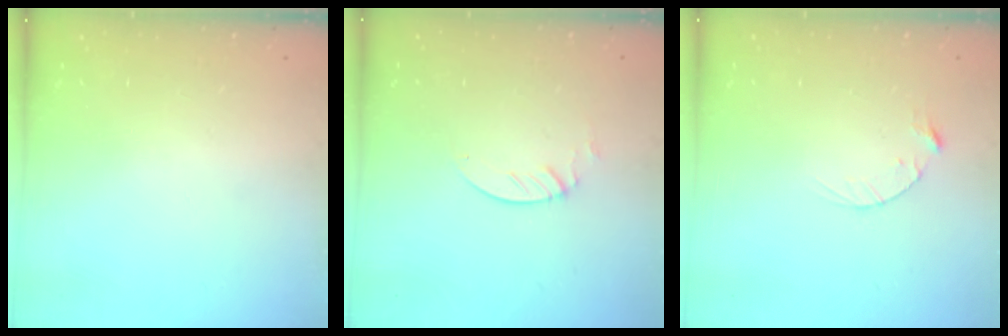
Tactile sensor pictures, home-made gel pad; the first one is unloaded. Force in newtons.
{"total": 2.3, "press": 2.3, "slide": 0.2}
{"total": 2.8, "press": 2.8, "slide": 0.4}